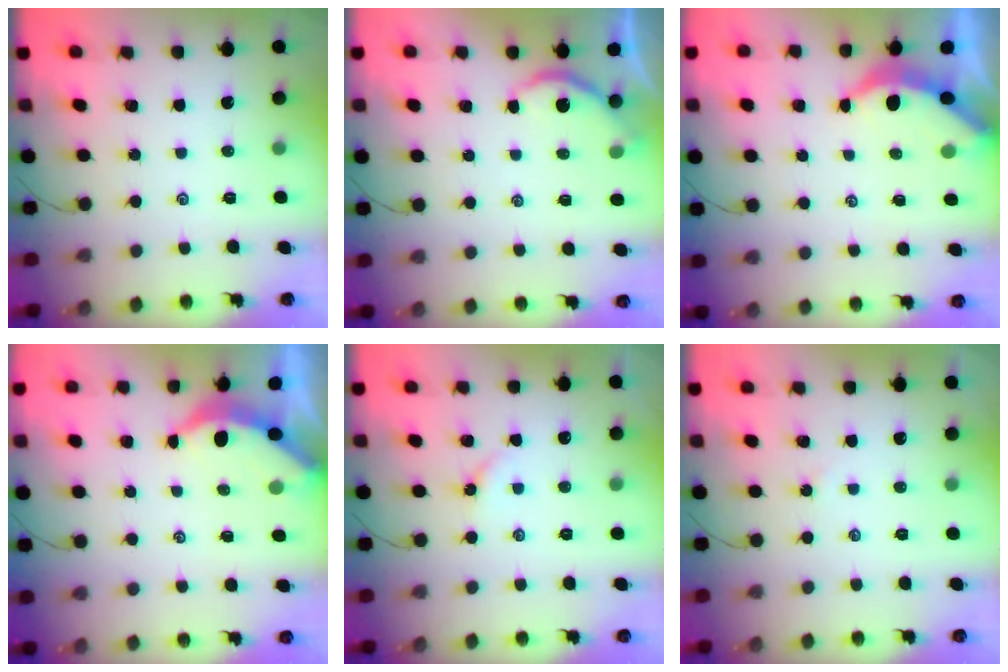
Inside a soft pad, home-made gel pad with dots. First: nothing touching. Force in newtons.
{"total": 3.3, "press": 3.3, "slide": 0.3}
{"total": 3.7, "press": 3.7, "slide": 0.4}
{"total": 3.8, "press": 3.8, "slide": 0.4}
{"total": 2.5, "press": 2.4, "slide": 0.6}
{"total": 1.8, "press": 1.7, "slide": 0.3}